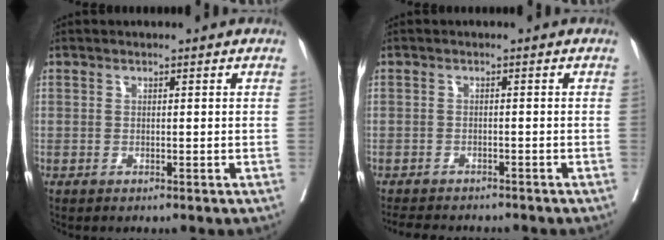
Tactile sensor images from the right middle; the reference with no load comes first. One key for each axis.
{"total": 7.0, "fx": -6.3, "fy": 2.0, "fz": 2.3, "tx": -0.036, "ty": -0.008, "tz": -0.089}